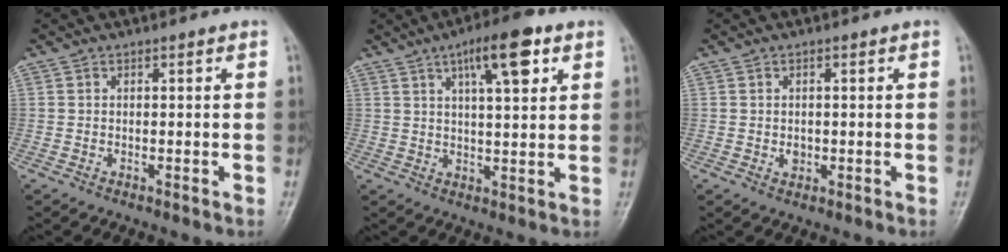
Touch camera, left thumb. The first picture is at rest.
{"total": 10.2, "force": [4.9, 3.1, 8.5], "torque": [-0.119, -0.012, 0.073]}
{"total": 1.6, "force": [-0.1, 1.3, 0.9], "torque": [-0.007, 0.001, 0.001]}